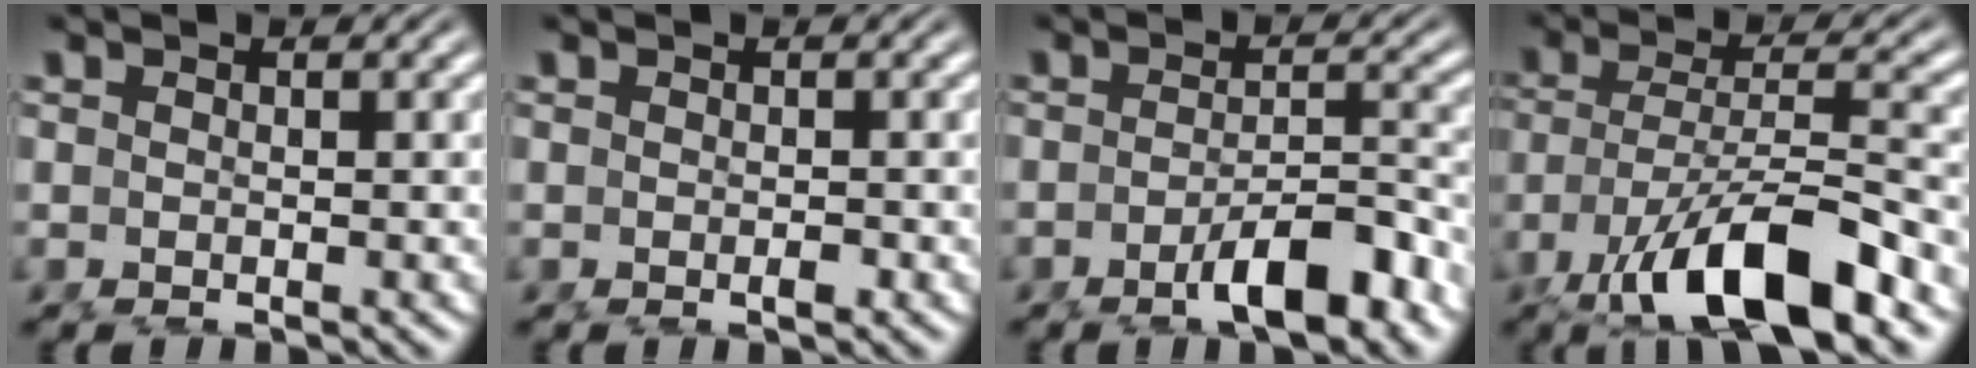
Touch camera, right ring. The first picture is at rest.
{"total": 0.6, "force": [-0.3, 0.2, 0.5], "torque": [-0.007, 0.000, -0.007]}
{"total": 4.6, "force": [-3.0, 0.4, 3.4], "torque": [-0.037, 0.002, -0.055]}
{"total": 8.2, "force": [-3.6, 2.8, 6.9], "torque": [-0.130, -0.032, -0.043]}